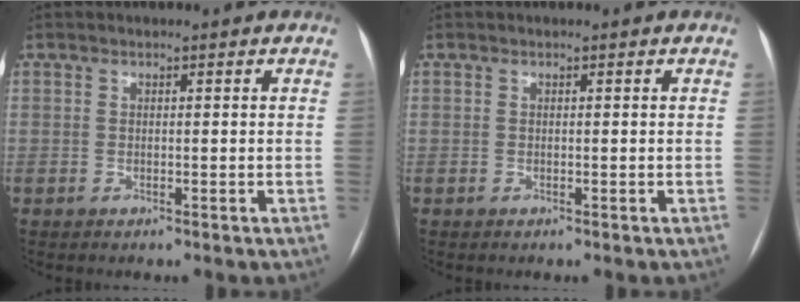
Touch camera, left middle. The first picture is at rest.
{"total": 0.0}